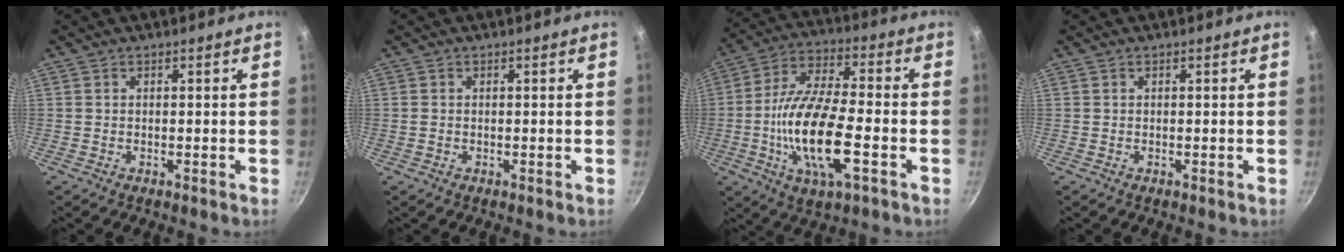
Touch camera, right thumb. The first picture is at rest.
{"total": 0.8, "force": [-0.1, 0.7, 0.4], "torque": [-0.006, 0.001, -0.003]}
{"total": 17.7, "force": [-4.5, 6.3, 15.9], "torque": [-0.303, 0.020, -0.093]}
{"total": 0.0}